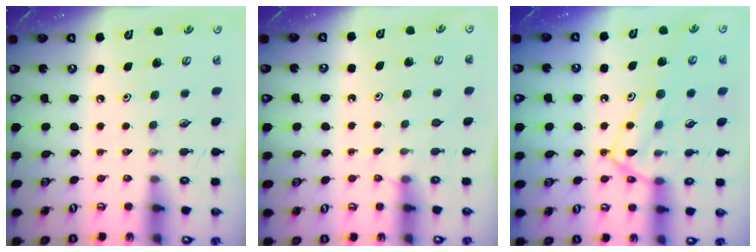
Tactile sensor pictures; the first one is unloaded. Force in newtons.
{"total": 2.1, "press": 2.1, "slide": 0.3}
{"total": 13.6, "press": 13.6, "slide": 0.9}